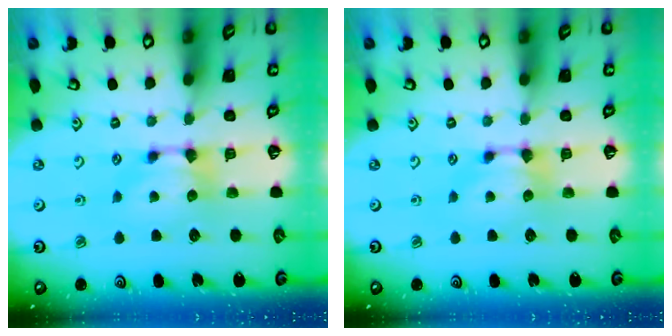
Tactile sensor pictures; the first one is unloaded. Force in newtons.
{"total": 0.0}